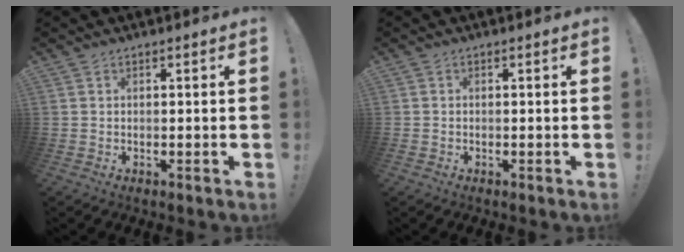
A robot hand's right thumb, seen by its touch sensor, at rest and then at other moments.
{"total": 0.0}